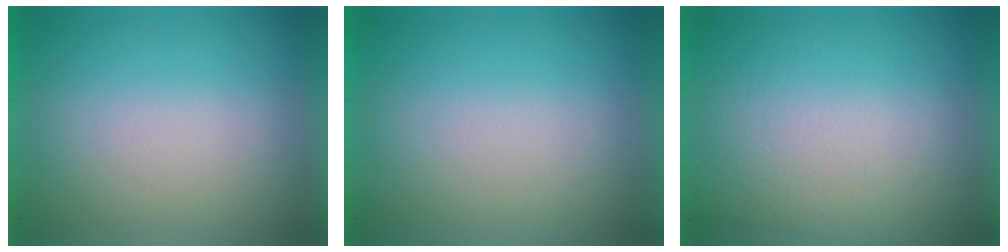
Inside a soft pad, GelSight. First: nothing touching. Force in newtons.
{"total": 1.4}
{"total": 2.4}